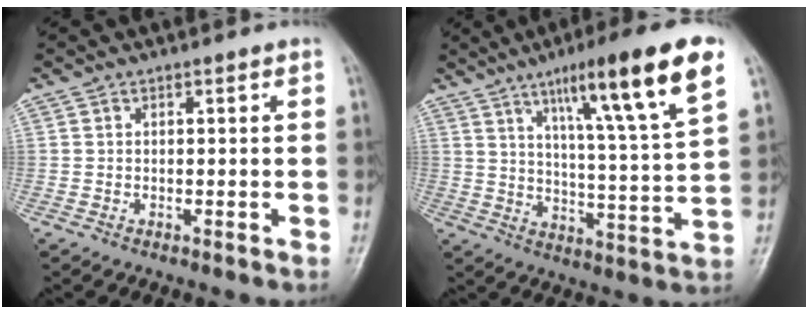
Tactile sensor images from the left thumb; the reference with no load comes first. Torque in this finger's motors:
{"motor_torque": [0.68, 0.50, 1.78, -0.99, 0.23]}